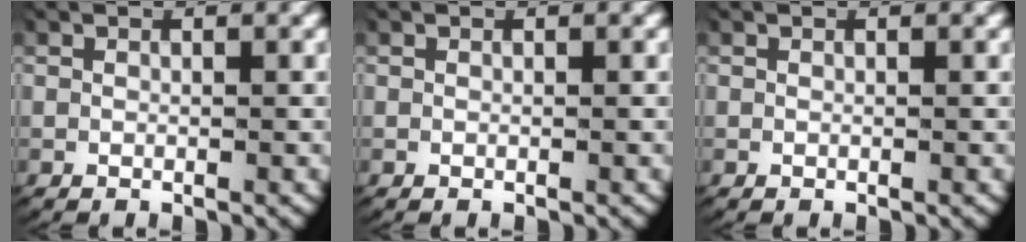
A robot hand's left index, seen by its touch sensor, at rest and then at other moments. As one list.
[{"total": 0.0}, {"total": 0.0}]